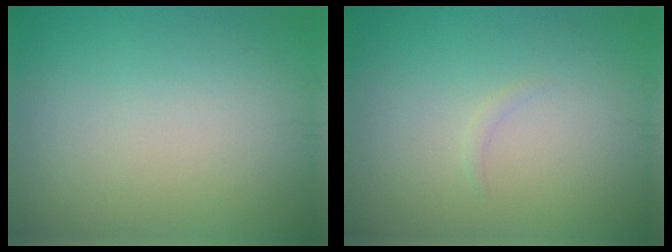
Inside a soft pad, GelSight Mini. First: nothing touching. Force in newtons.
{"total": 0.5, "press": 0.5, "slide": 0.1}